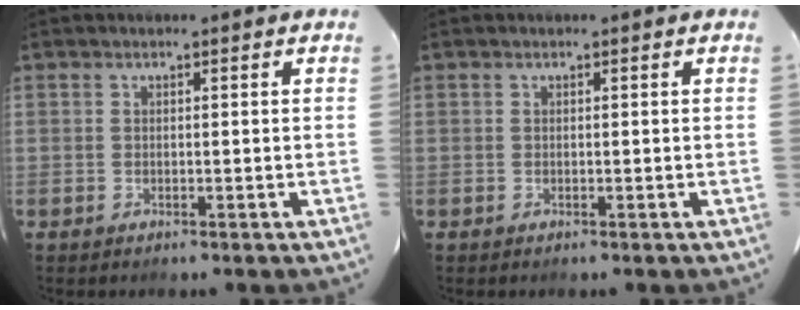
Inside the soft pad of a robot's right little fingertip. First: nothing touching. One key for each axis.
{"total": 0.0}